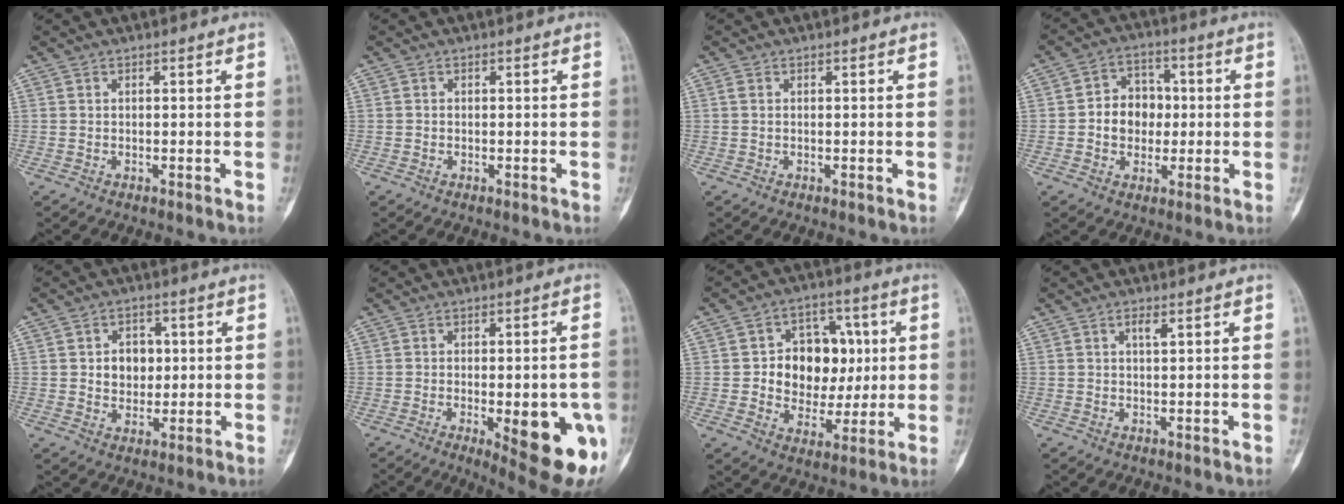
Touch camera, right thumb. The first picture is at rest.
{"total": 0.0}
{"total": 0.7, "force": [0.2, 0.4, 0.5], "torque": [-0.016, 0.002, 0.004]}
{"total": 8.4, "force": [-0.2, 6.9, 4.8], "torque": [-0.030, 0.017, -0.009]}
{"total": 6.1, "force": [0.8, 4.9, 3.6], "torque": [-0.019, 0.001, 0.015]}
{"total": 16.0, "force": [-4.7, 5.2, 14.3], "torque": [-0.136, 0.002, -0.040]}
{"total": 14.1, "force": [1.2, 11.1, 8.6], "torque": [-0.067, 0.017, 0.027]}
{"total": 1.5, "force": [0.7, 0.3, 1.3], "torque": [-0.022, 0.002, 0.011]}